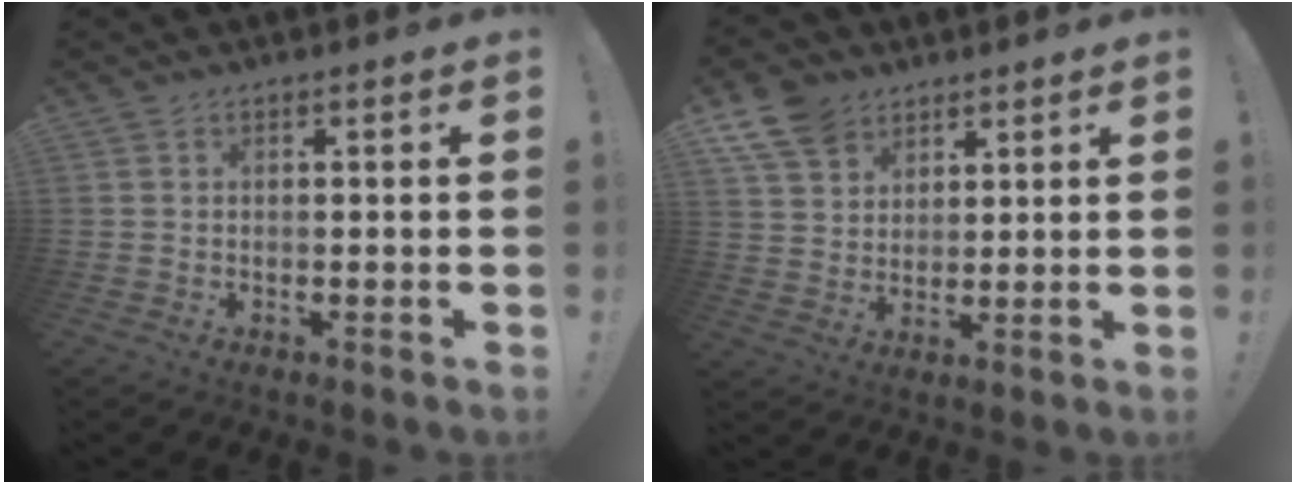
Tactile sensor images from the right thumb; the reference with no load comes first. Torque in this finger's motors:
{"motor_torque": [-0.48, 0.49, 0.12, -0.01, 0.03]}